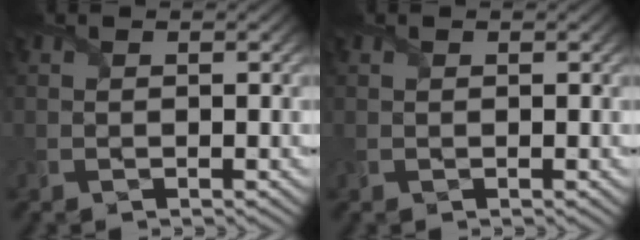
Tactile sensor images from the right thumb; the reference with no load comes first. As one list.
[{"total": 0.0}]